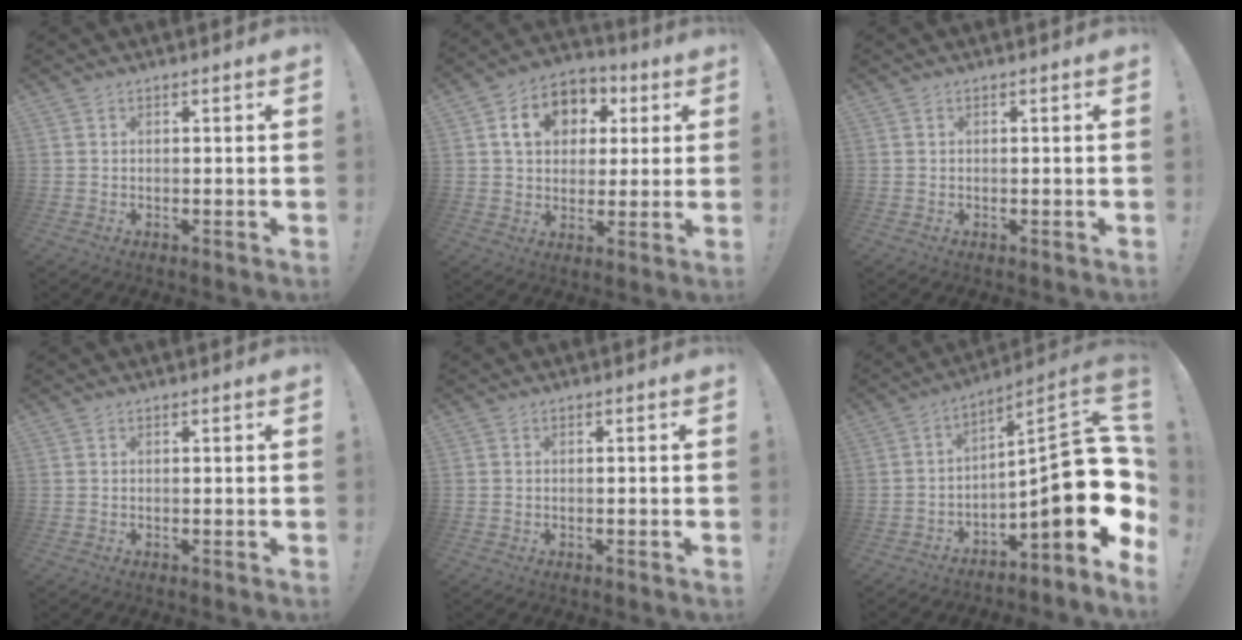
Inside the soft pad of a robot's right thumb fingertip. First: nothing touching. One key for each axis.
{"total": 12.6, "fx": 4.1, "fy": 10.2, "fz": 6.2, "tx": -0.092, "ty": -0.002, "tz": 0.081}
{"total": 0.0}
{"total": 0.0}
{"total": 0.6, "fx": -0.6, "fy": 0.0, "fz": 0.1, "tx": 0.001, "ty": -0.001, "tz": -0.011}
{"total": 20.9, "fx": -2.9, "fy": 6.4, "fz": 19.6, "tx": -0.269, "ty": 0.000, "tz": -0.038}